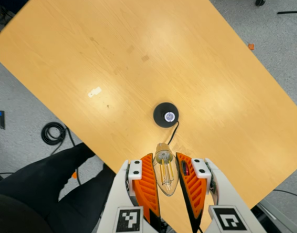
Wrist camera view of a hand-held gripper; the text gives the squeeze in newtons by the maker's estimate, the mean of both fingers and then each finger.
{"total": 10.7, "left": 10.1, "right": 11.2}